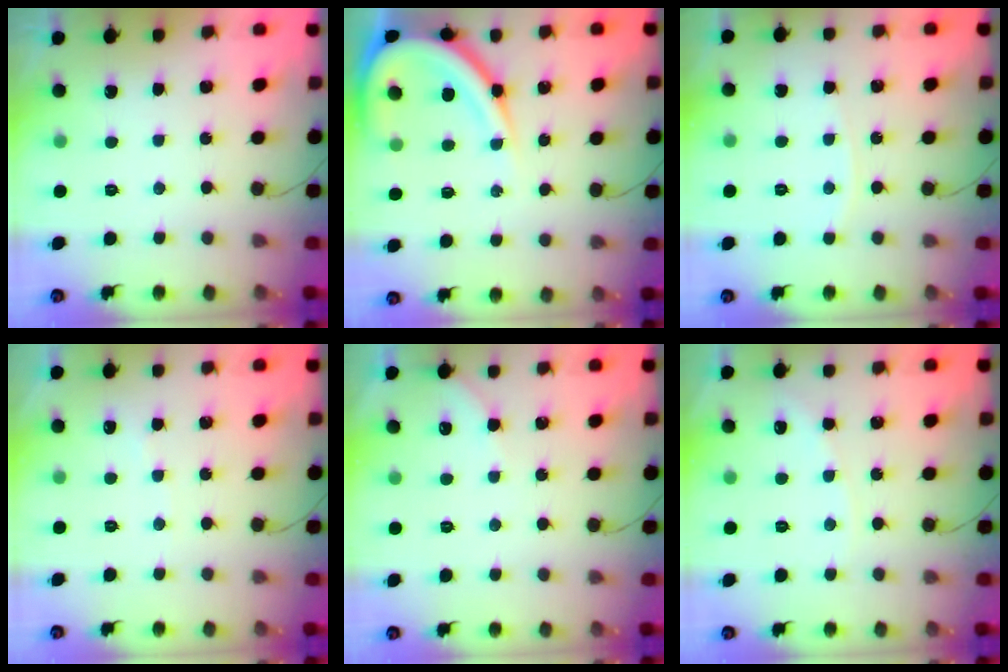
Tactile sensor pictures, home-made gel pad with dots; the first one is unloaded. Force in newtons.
{"total": 15.1, "press": 15.0, "slide": 1.9}
{"total": 2.3, "press": 2.2, "slide": 0.3}
{"total": 2.9, "press": 2.9, "slide": 0.5}
{"total": 3.3, "press": 3.2, "slide": 0.5}
{"total": 2.6, "press": 2.6, "slide": 0.4}